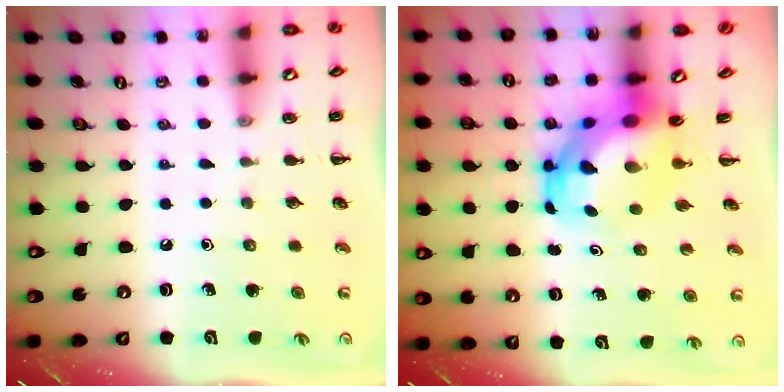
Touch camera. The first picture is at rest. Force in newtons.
{"total": 6.6, "press": 6.3, "slide": 2.0}